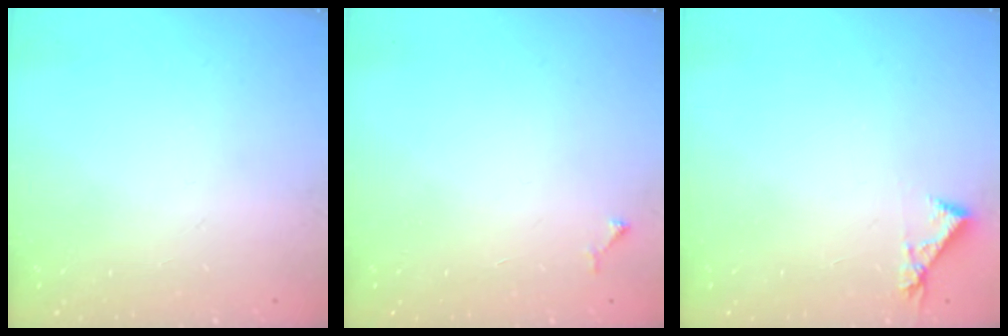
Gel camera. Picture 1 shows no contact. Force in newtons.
{"total": 4.5, "press": 4.5, "slide": 0.6}
{"total": 4.7, "press": 4.7, "slide": 0.4}